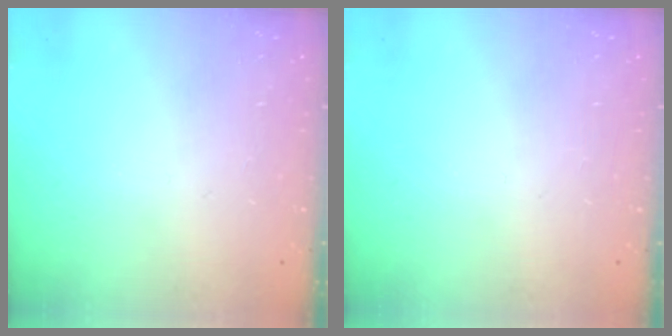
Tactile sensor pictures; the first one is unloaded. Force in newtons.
{"total": 0.0}